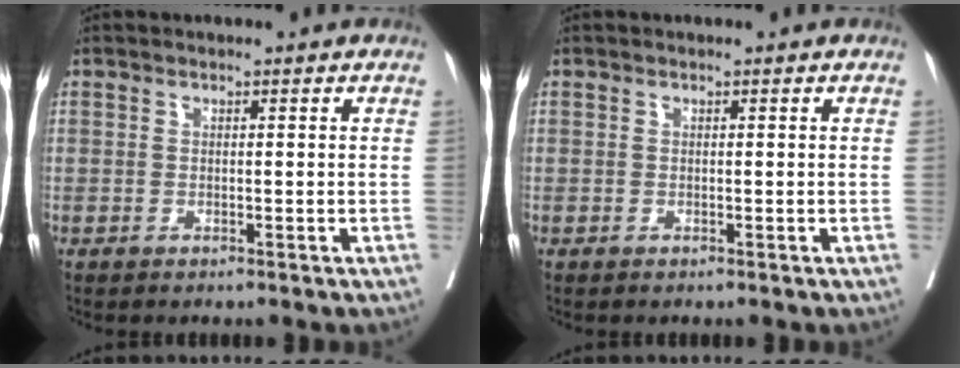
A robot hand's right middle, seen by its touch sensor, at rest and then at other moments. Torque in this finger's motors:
{"motor_torque": [-0.10, 0.07, -0.01, 0.00]}